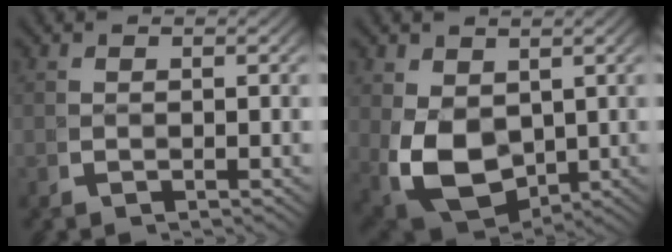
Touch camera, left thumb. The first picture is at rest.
{"total": 8.1, "force": [-1.2, 6.0, 5.2], "torque": [-0.143, -0.062, 0.017]}